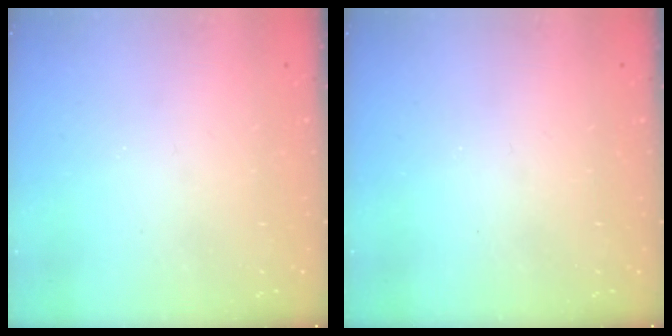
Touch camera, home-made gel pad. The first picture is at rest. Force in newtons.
{"total": 0.0}